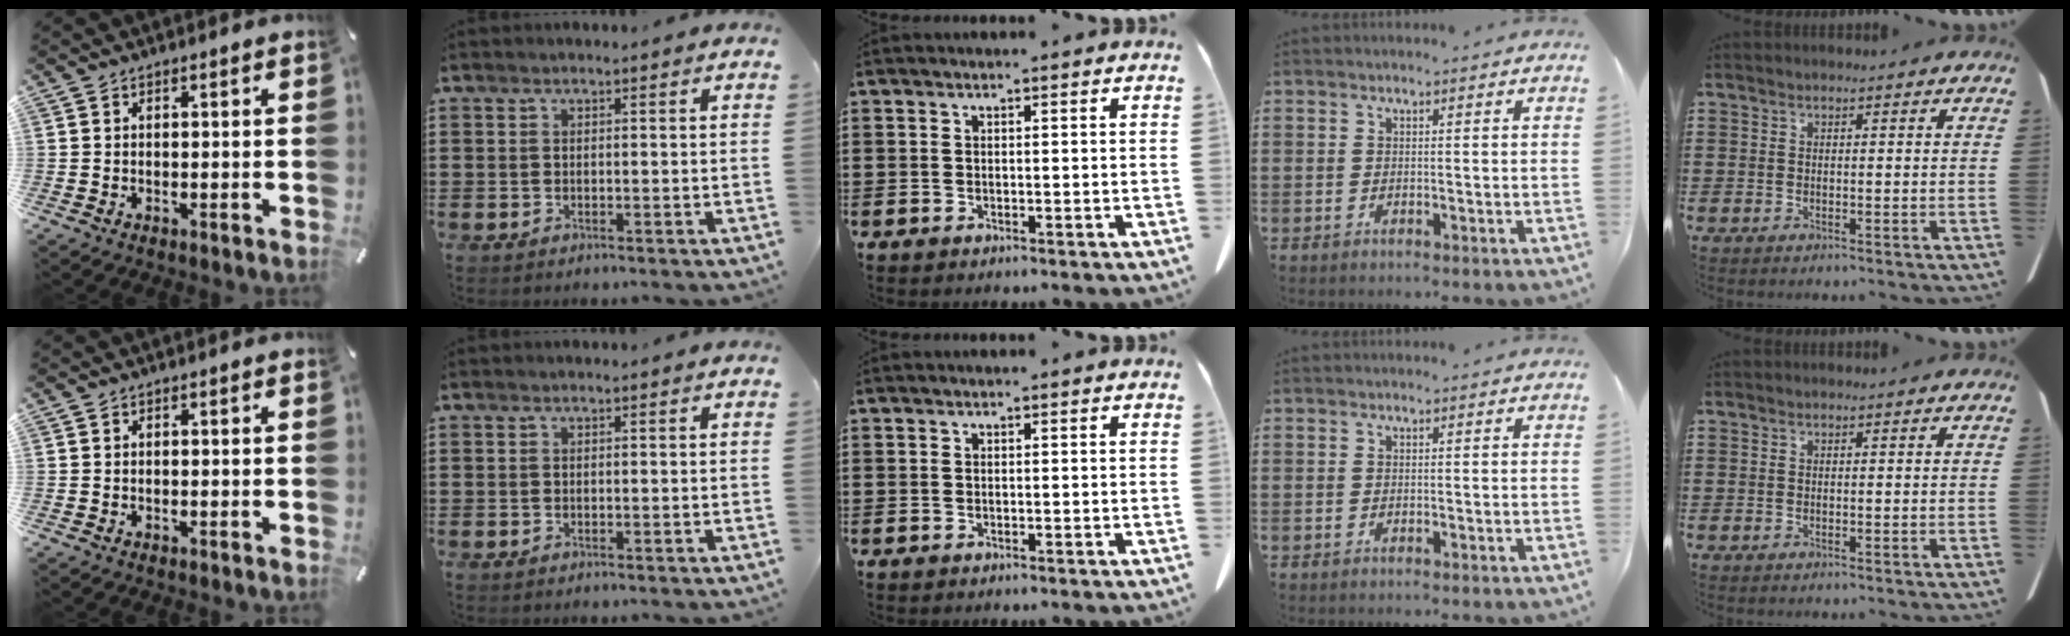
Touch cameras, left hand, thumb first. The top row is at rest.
{}